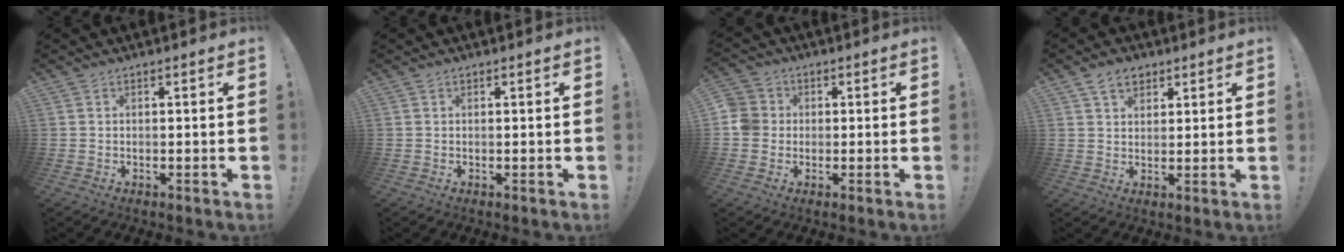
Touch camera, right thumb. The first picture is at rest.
{"total": 0.0}
{"total": 6.3, "force": [-0.1, 5.9, 2.2], "torque": [-0.045, 0.011, -0.002]}
{"total": 6.3, "force": [3.8, 4.3, 2.6], "torque": [-0.039, -0.011, 0.071]}